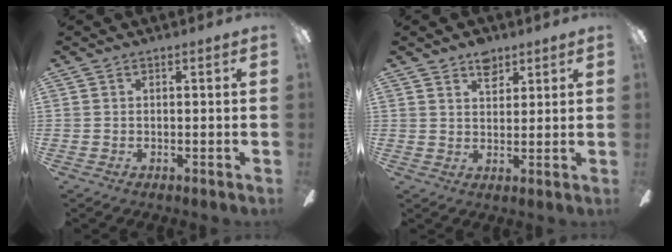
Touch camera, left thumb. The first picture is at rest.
{"total": 5.6, "force": [3.9, 3.2, 2.5], "torque": [-0.027, -0.016, 0.067]}